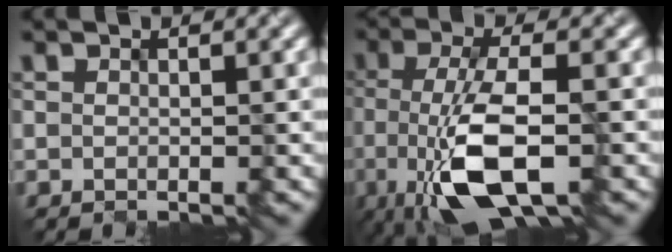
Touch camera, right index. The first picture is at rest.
{"total": 7.6, "force": [-2.7, 2.5, 6.7], "torque": [-0.138, -0.001, -0.051]}